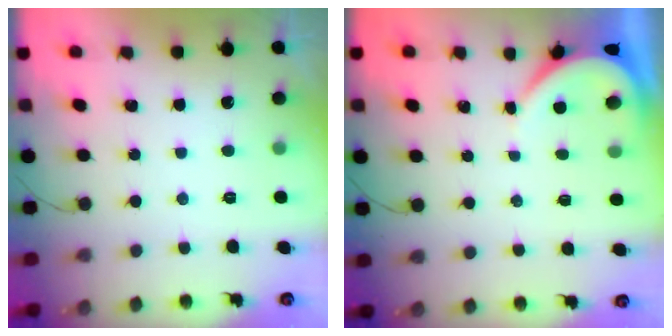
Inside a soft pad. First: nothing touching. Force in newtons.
{"total": 3.4, "press": 3.4, "slide": 0.5}